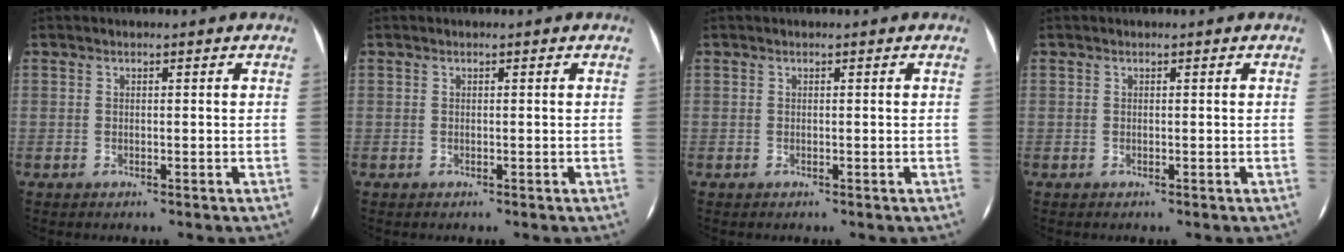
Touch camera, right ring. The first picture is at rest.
{"total": 0.0}
{"total": 0.0}
{"total": 0.0}